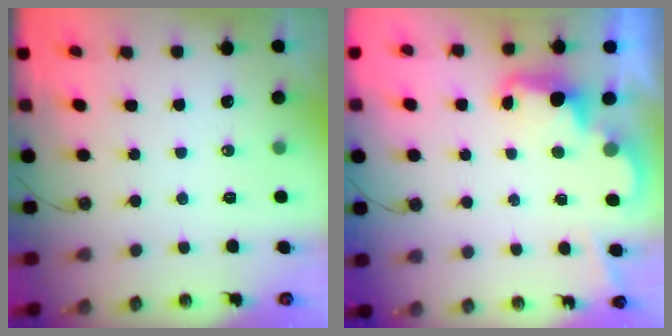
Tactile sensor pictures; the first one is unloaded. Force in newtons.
{"total": 2.5, "press": 2.4, "slide": 0.5}